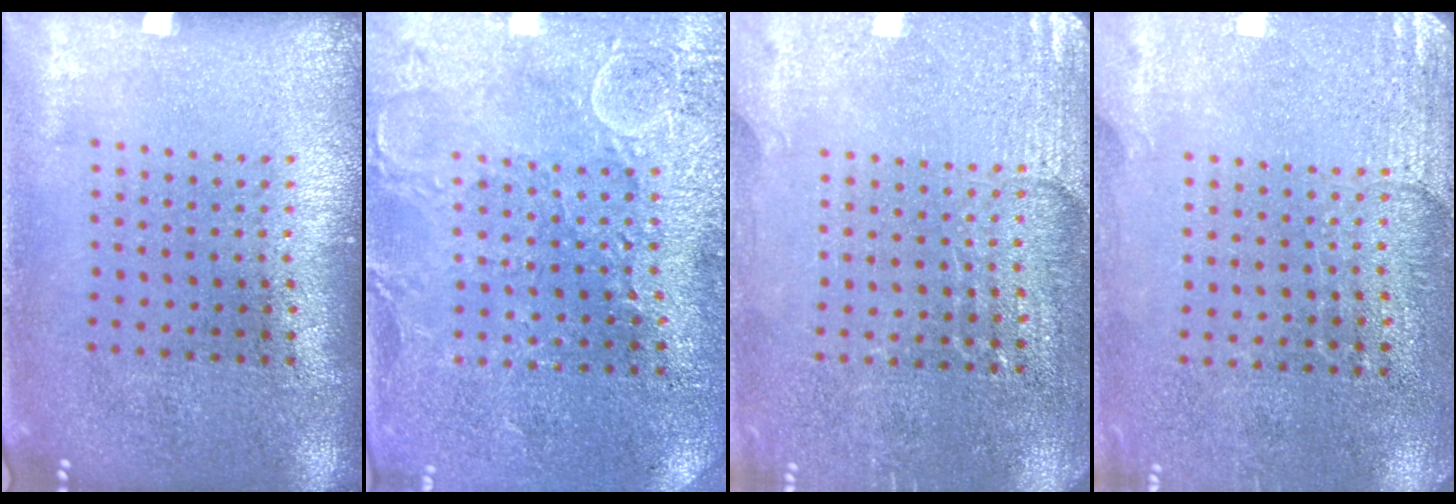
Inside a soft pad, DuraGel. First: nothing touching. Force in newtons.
{"total": 2.7, "press": 2.7, "slide": 0.6}
{"total": 2.9, "press": 2.8, "slide": 0.6}
{"total": 2.8, "press": 2.5, "slide": 1.3}